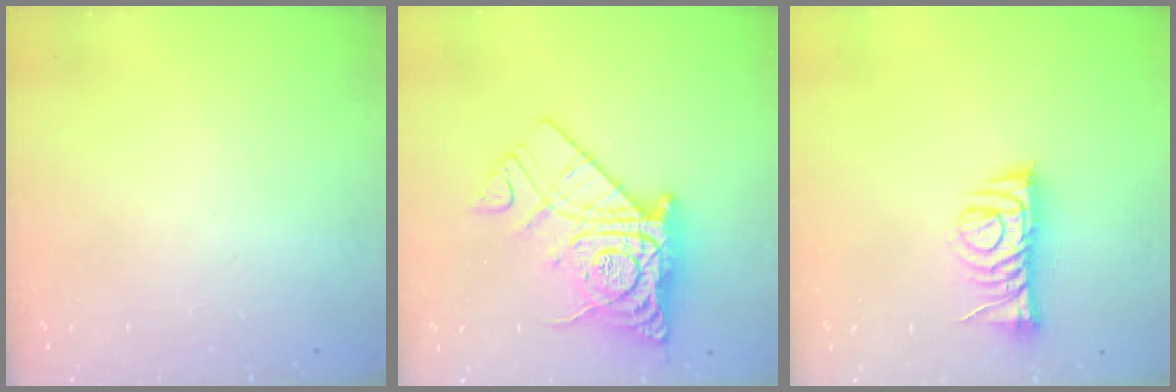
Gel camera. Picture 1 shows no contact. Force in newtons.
{"total": 18.3, "press": 18.2, "slide": 2.0}
{"total": 7.9, "press": 7.9, "slide": 0.6}